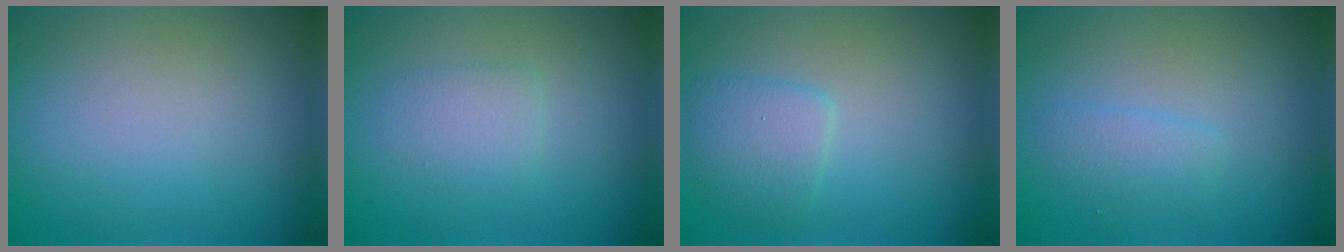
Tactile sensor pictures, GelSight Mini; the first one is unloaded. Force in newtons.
{"total": 1.7, "press": 1.7, "slide": 0.3}
{"total": 2.3, "press": 2.3, "slide": 0.1}
{"total": 1.5, "press": 1.5, "slide": 0.0}